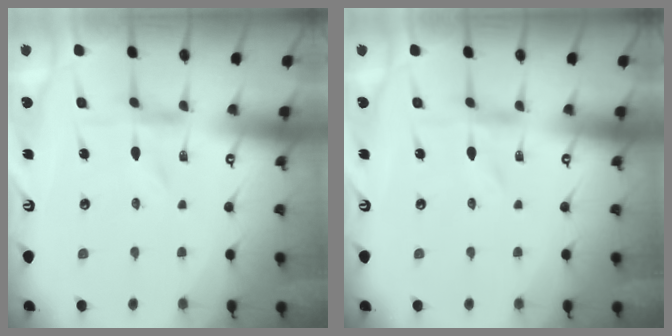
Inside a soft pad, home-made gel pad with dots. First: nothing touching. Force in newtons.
{"total": 0.0}